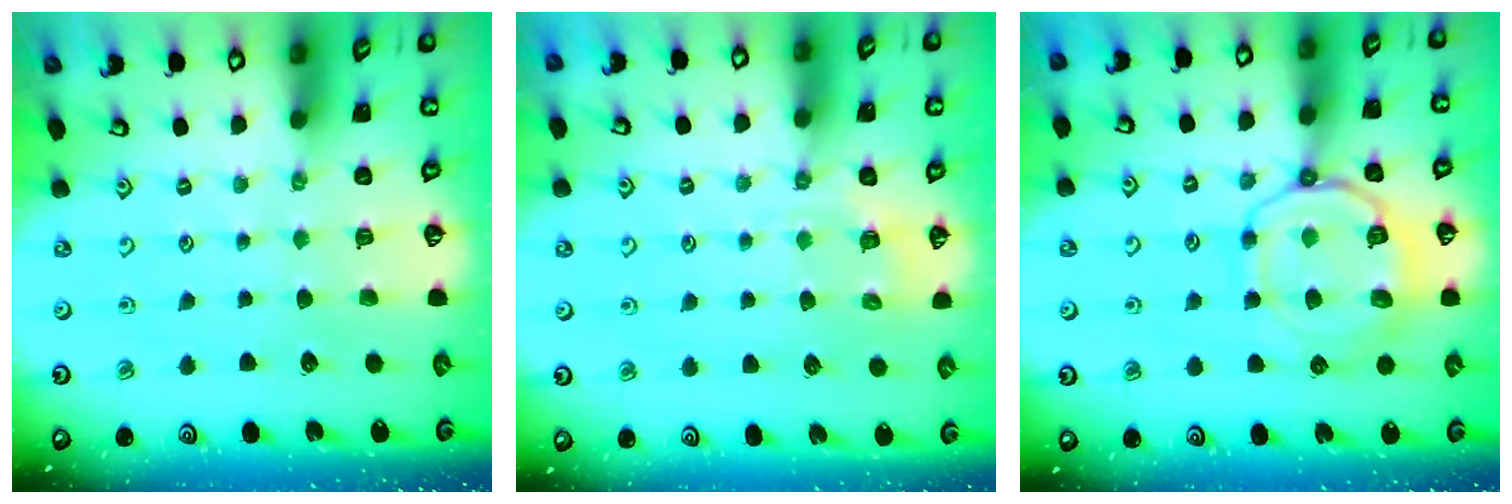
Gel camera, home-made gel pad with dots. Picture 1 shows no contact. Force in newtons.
{"total": 3.2, "press": 3.0, "slide": 1.1}
{"total": 12.6, "press": 12.6, "slide": 1.4}